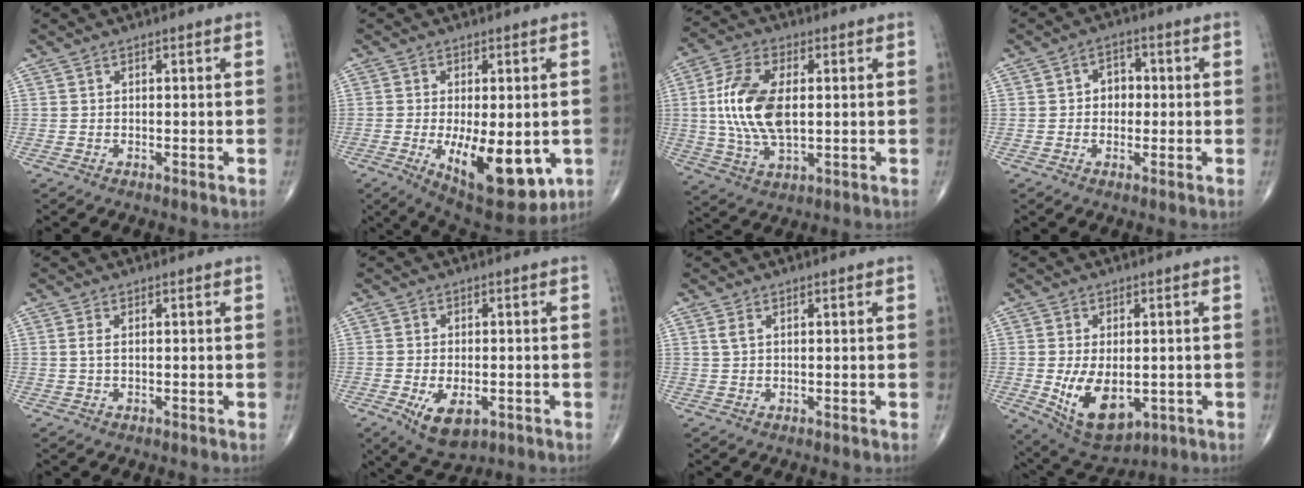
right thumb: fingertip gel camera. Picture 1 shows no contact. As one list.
[{"total": 15.8, "force": [-4.0, 7.0, 13.6], "torque": [-0.191, -0.023, -0.039]}, {"total": 14.3, "force": [1.2, 7.3, 12.2], "torque": [-0.252, 0.001, 0.023]}, {"total": 4.3, "force": [0.1, 3.4, 2.7], "torque": [-0.018, 0.013, -0.006]}, {"total": 1.4, "force": [0.3, 0.6, 1.3], "torque": [-0.033, 0.005, 0.009]}, {"total": 7.2, "force": [-2.5, 3.8, 5.6], "torque": [-0.090, -0.005, -0.031]}, {"total": 1.4, "force": [0.6, 0.5, 1.1], "torque": [-0.028, 0.009, 0.018]}, {"total": 11.7, "force": [-2.1, 6.7, 9.3], "torque": [-0.145, -0.014, -0.013]}]